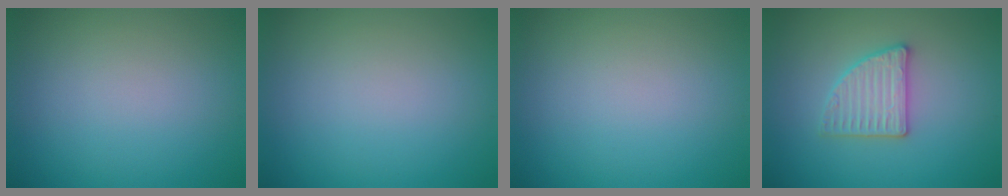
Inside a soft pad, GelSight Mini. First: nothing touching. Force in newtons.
{"total": 0.0}
{"total": 0.0}
{"total": 2.8, "press": 2.8, "slide": 0.4}